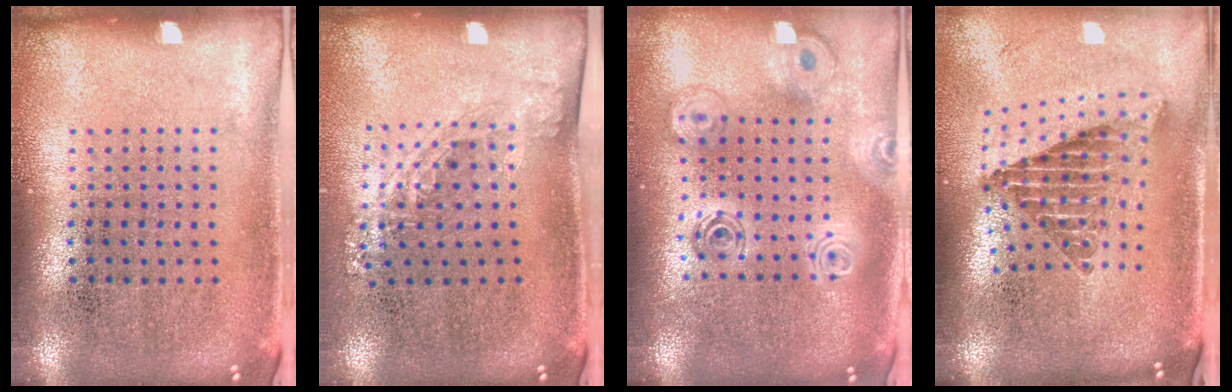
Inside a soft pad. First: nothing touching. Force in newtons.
{"total": 1.4, "press": 1.0, "slide": 0.9}
{"total": 2.2, "press": 1.8, "slide": 1.3}
{"total": 2.3, "press": 1.5, "slide": 1.7}